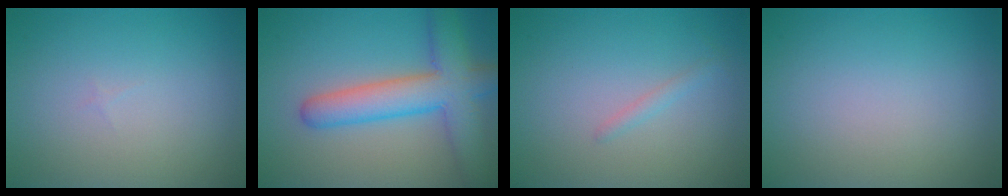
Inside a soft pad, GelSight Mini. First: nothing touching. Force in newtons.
{"total": 7.1, "press": 7.1, "slide": 0.2}
{"total": 0.8, "press": 0.8, "slide": 0.1}
{"total": 0.0}